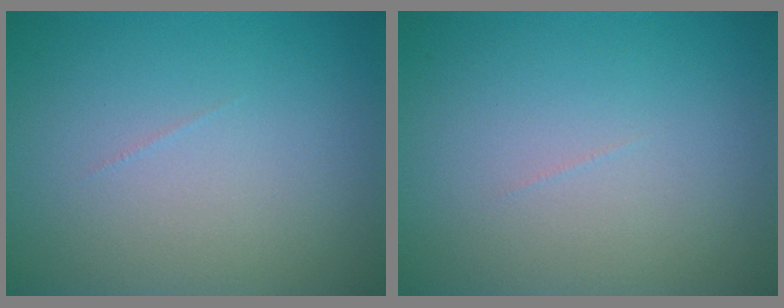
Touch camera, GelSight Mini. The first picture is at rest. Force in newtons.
{"total": 0.0}